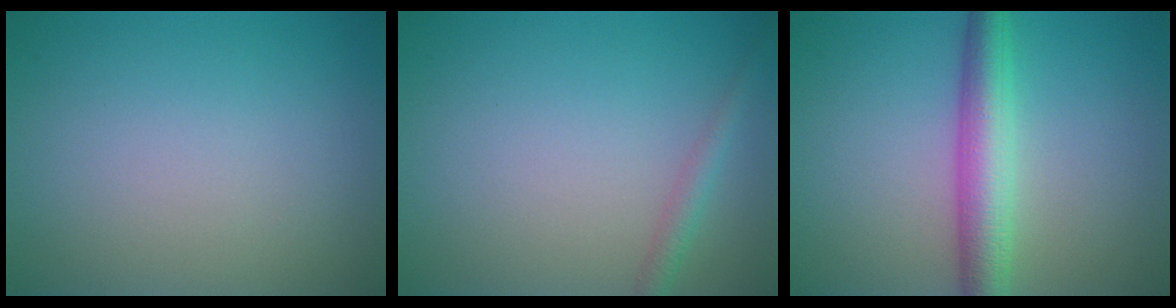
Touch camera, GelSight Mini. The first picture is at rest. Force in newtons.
{"total": 1.6, "press": 1.6, "slide": 0.1}
{"total": 5.0, "press": 5.0, "slide": 0.0}